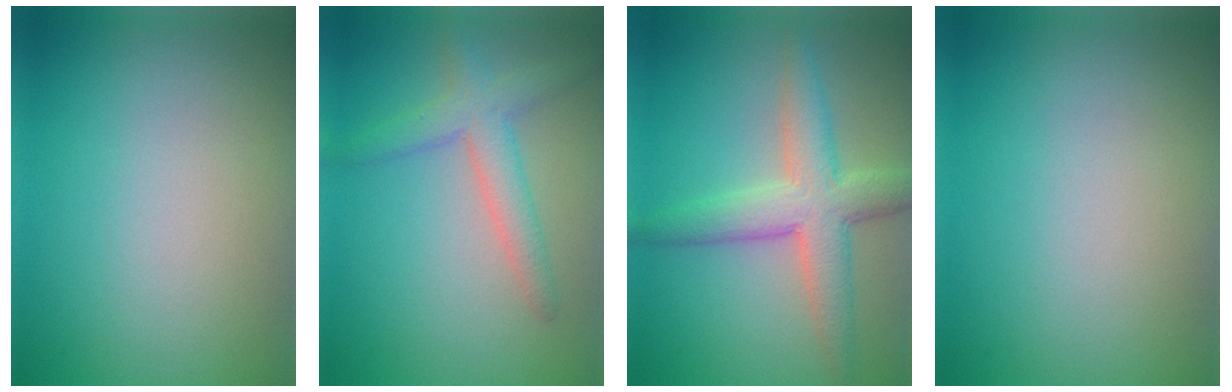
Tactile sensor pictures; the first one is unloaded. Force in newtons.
{"total": 3.5, "press": 3.5, "slide": 0.2}
{"total": 5.6, "press": 5.5, "slide": 0.3}
{"total": 0.0}